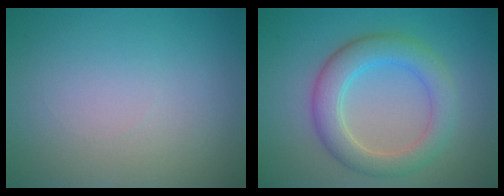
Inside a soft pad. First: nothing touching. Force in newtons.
{"total": 4.9, "press": 4.8, "slide": 0.4}